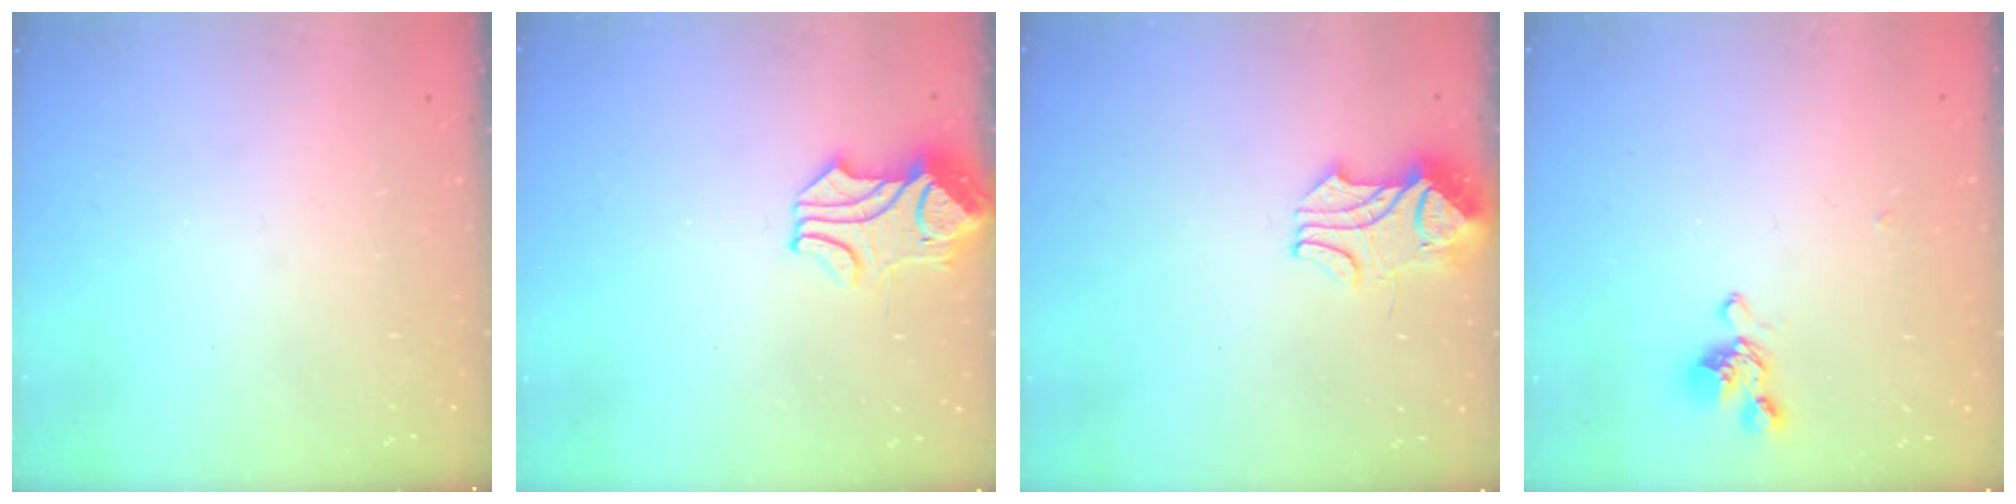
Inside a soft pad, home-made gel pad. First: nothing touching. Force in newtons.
{"total": 1.0, "press": 0.6, "slide": 0.7}
{"total": 2.2, "press": 2.0, "slide": 0.9}
{"total": 2.0, "press": 1.8, "slide": 0.8}